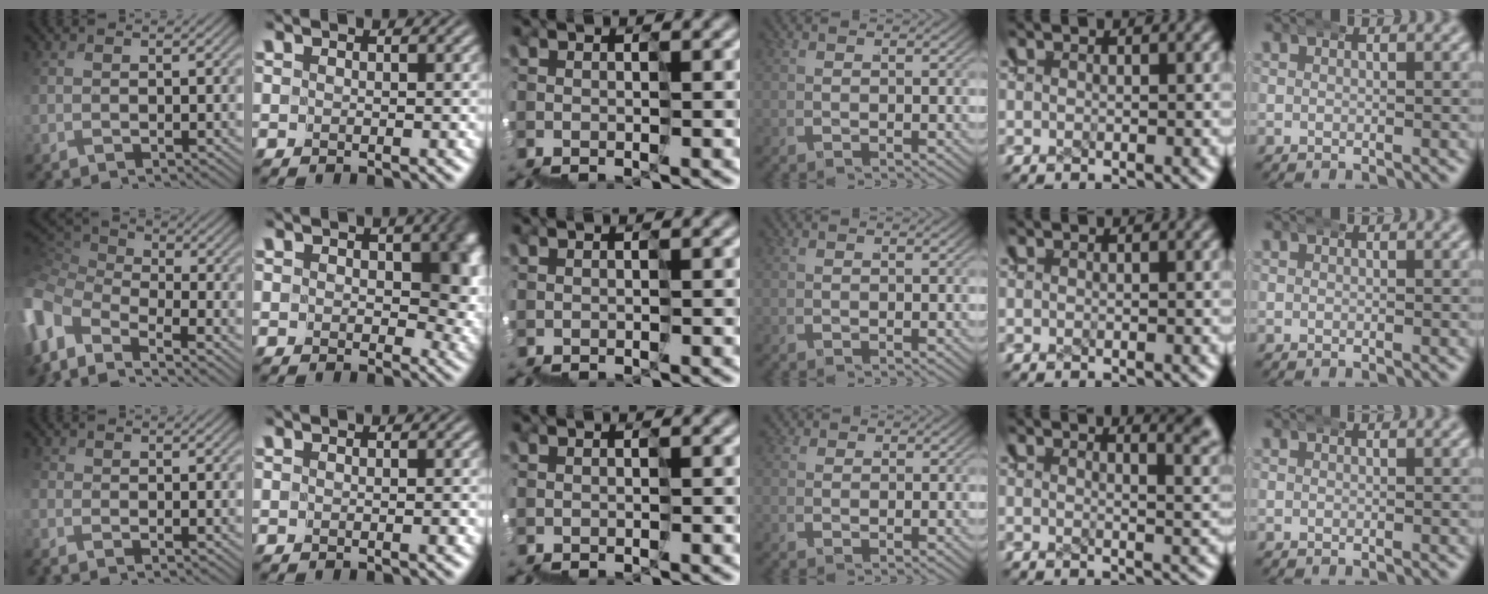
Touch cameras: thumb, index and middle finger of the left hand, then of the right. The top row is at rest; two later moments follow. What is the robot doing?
{"motion": "wrap", "object": "ethernet cable"}